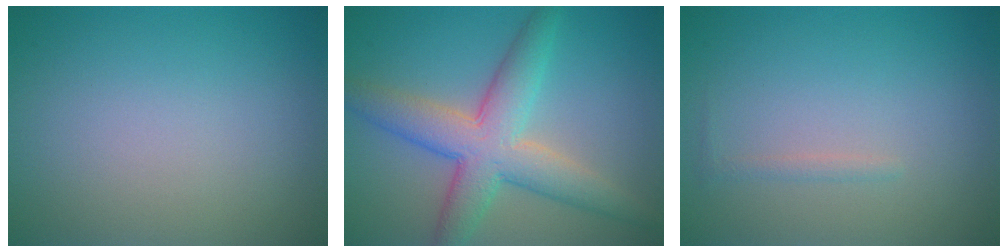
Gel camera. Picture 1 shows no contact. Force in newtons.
{"total": 6.7, "press": 6.7, "slide": 0.2}
{"total": 0.7, "press": 0.7, "slide": 0.0}